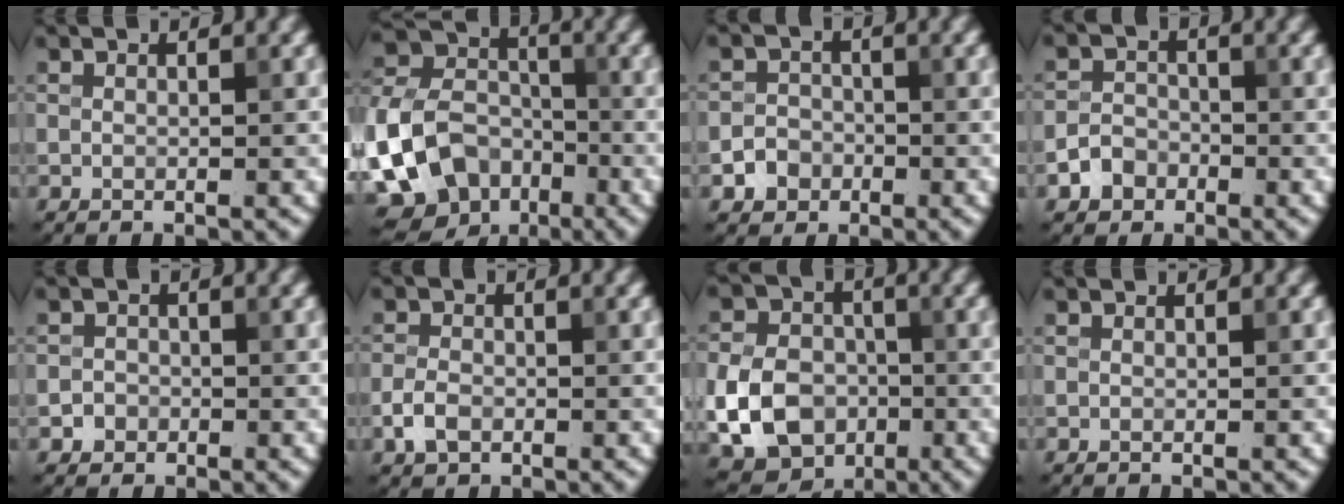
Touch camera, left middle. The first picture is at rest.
{"total": 11.2, "force": [-4.6, 8.3, 6.1], "torque": [-0.128, -0.016, -0.093]}
{"total": 2.2, "force": [-1.0, 1.9, 0.5], "torque": [0.003, 0.003, -0.021]}
{"total": 2.3, "force": [-1.3, 1.8, 0.7], "torque": [-0.005, 0.006, -0.028]}
{"total": 1.3, "force": [-0.5, 1.2, 0.1], "torque": [0.015, 0.001, -0.013]}
{"total": 2.2, "force": [-1.0, 1.5, 1.3], "torque": [-0.024, 0.001, -0.024]}
{"total": 7.6, "force": [-2.1, 5.9, 4.2], "torque": [-0.080, -0.004, -0.047]}
{"total": 0.0}